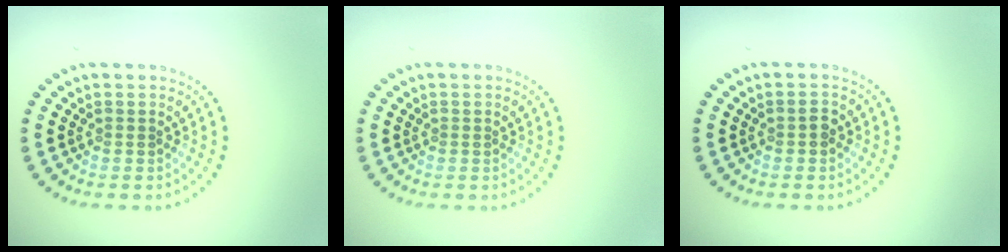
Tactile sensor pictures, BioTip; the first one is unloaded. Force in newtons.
{"total": 0.0}
{"total": 1.2, "press": 1.2, "slide": 0.0}